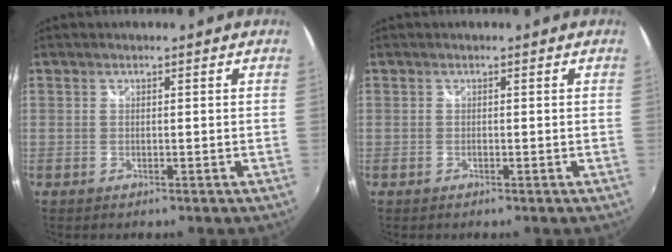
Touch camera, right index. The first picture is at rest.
{"total": 0.0}